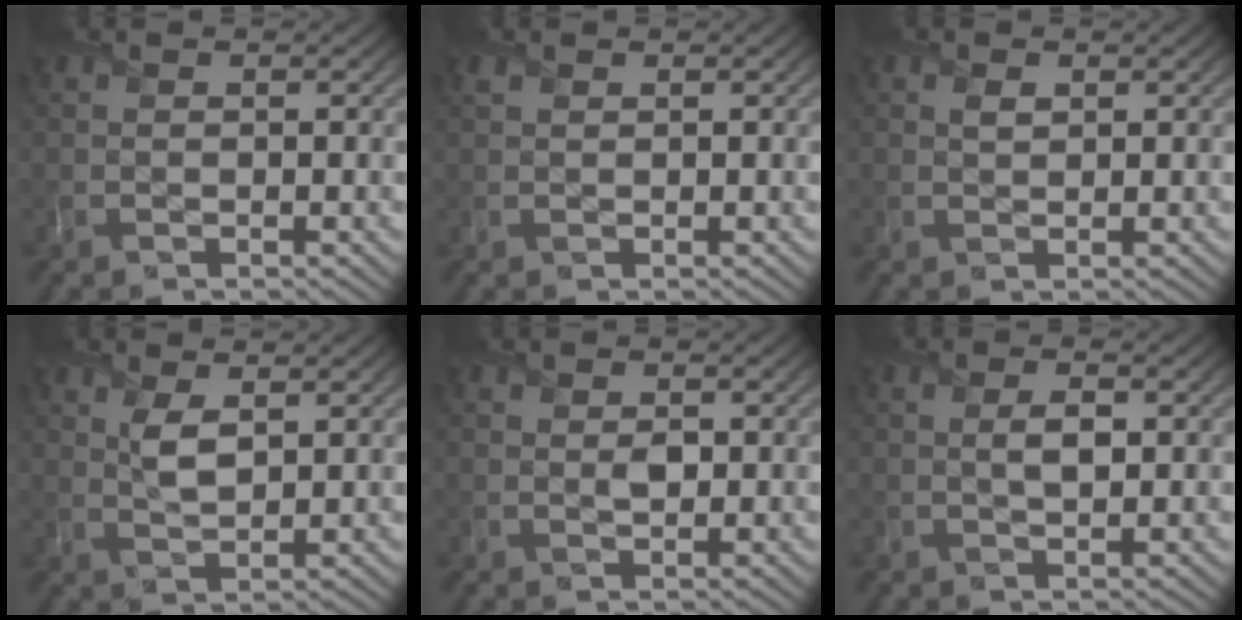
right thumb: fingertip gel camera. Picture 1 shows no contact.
{"total": 0.6, "force": [0.5, 0.3, 0.1], "torque": [-0.008, 0.000, 0.012]}
{"total": 0.9, "force": [0.5, 0.6, 0.4], "torque": [-0.010, -0.003, 0.011]}
{"total": 3.3, "force": [1.4, 1.4, 2.6], "torque": [-0.057, -0.003, 0.031]}
{"total": 1.2, "force": [0.1, 0.9, 0.8], "torque": [-0.013, -0.004, 0.004]}
{"total": 2.0, "force": [0.2, 0.9, 1.8], "torque": [-0.036, 0.000, 0.004]}